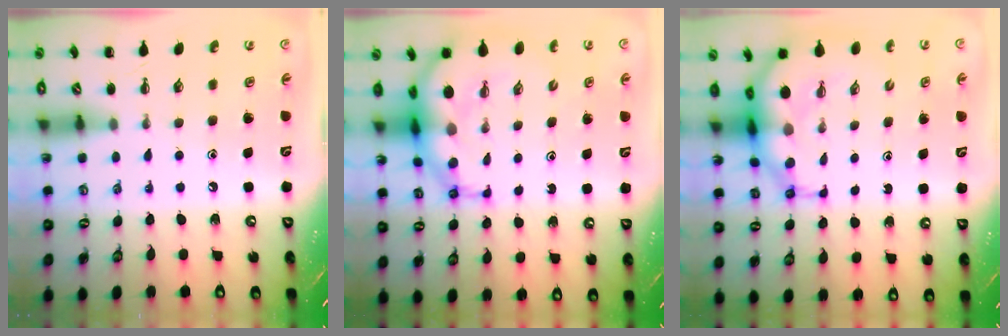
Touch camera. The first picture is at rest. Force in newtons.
{"total": 9.9, "press": 9.5, "slide": 2.8}
{"total": 8.9, "press": 8.5, "slide": 2.7}